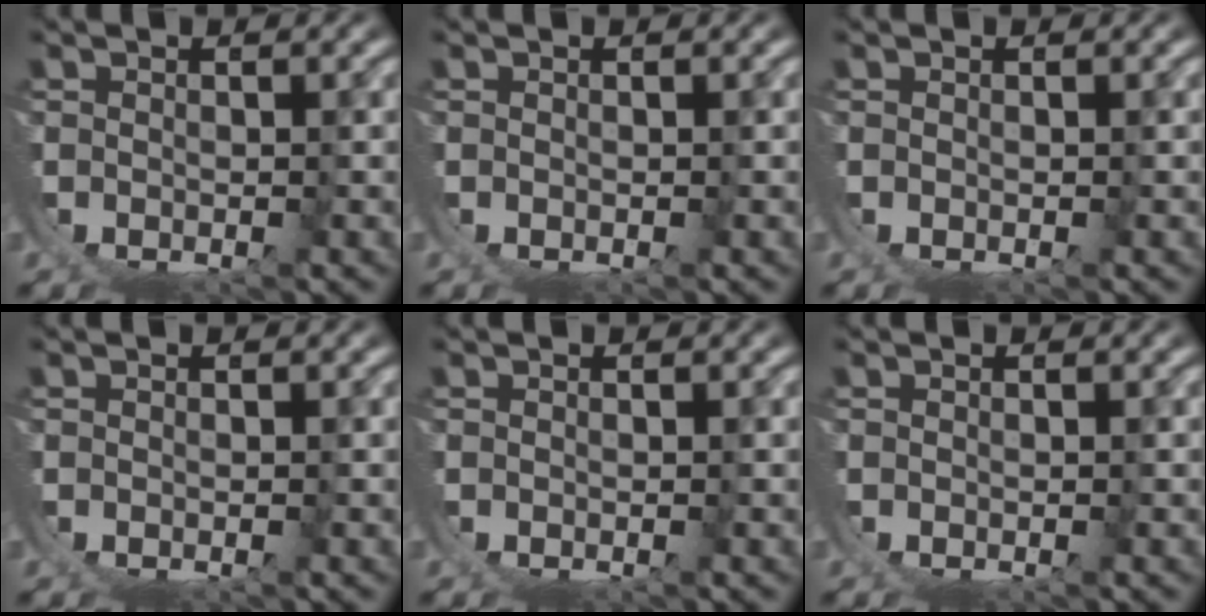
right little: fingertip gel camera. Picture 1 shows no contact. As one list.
[{"total": 0.0}, {"total": 0.0}, {"total": 0.0}, {"total": 0.0}, {"total": 0.0}]